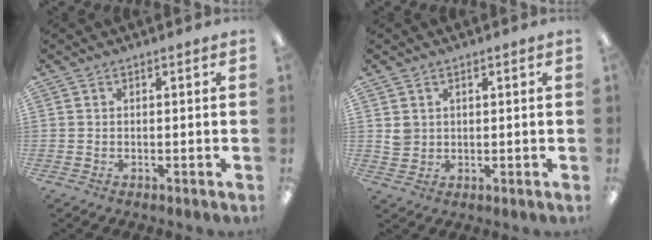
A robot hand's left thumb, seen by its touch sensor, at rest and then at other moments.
{"total": 3.0, "force": [1.2, 2.6, 0.6], "torque": [-0.009, 0.000, 0.021]}